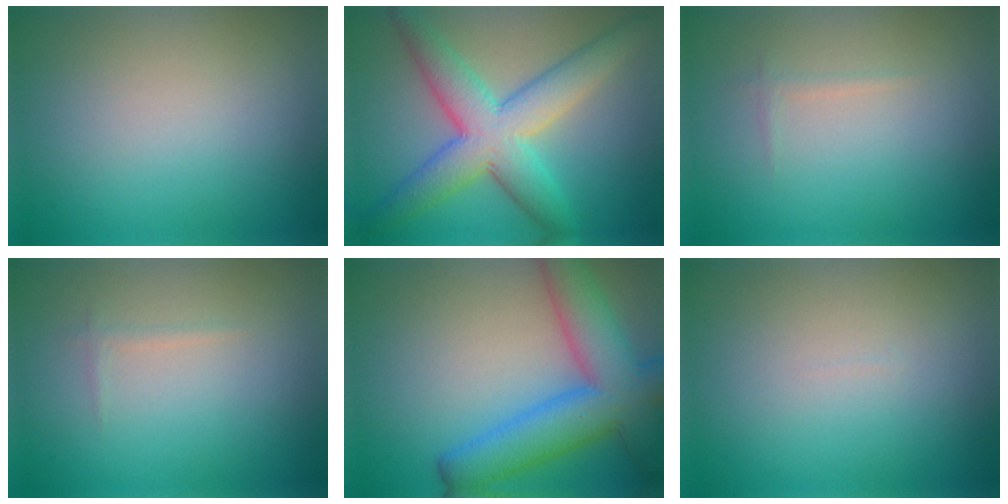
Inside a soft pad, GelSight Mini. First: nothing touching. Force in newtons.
{"total": 7.8, "press": 7.8, "slide": 0.2}
{"total": 0.5, "press": 0.5, "slide": 0.1}
{"total": 0.5, "press": 0.5, "slide": 0.1}
{"total": 9.6, "press": 9.6, "slide": 0.4}
{"total": 0.0}